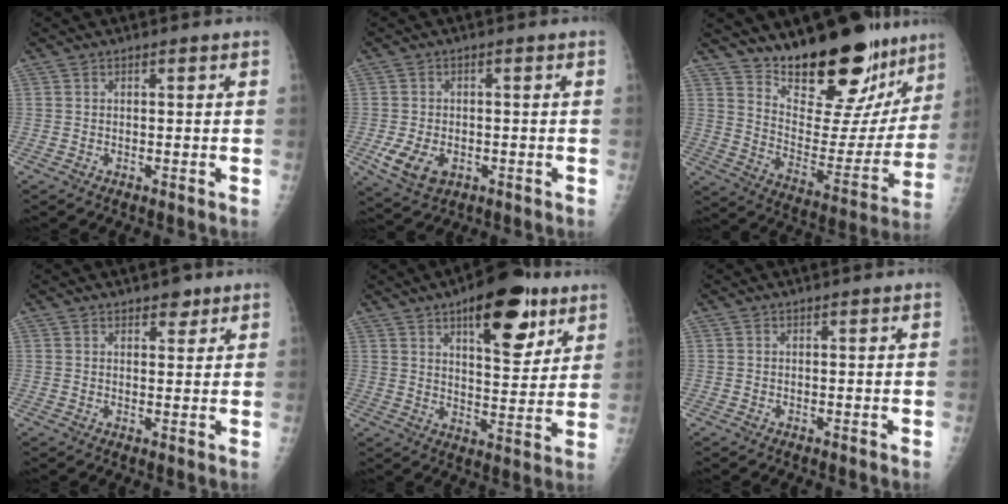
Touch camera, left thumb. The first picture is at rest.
{"total": 6.8, "force": [-2.3, 4.5, 4.6], "torque": [-0.082, -0.001, -0.030]}
{"total": 24.2, "force": [18.8, 9.4, 12.0], "torque": [-0.135, -0.123, 0.282]}
{"total": 2.8, "force": [2.0, 1.5, 1.3], "torque": [-0.001, -0.010, 0.027]}
{"total": 15.9, "force": [8.7, 6.6, 11.6], "torque": [-0.123, -0.038, 0.125]}
{"total": 0.0}